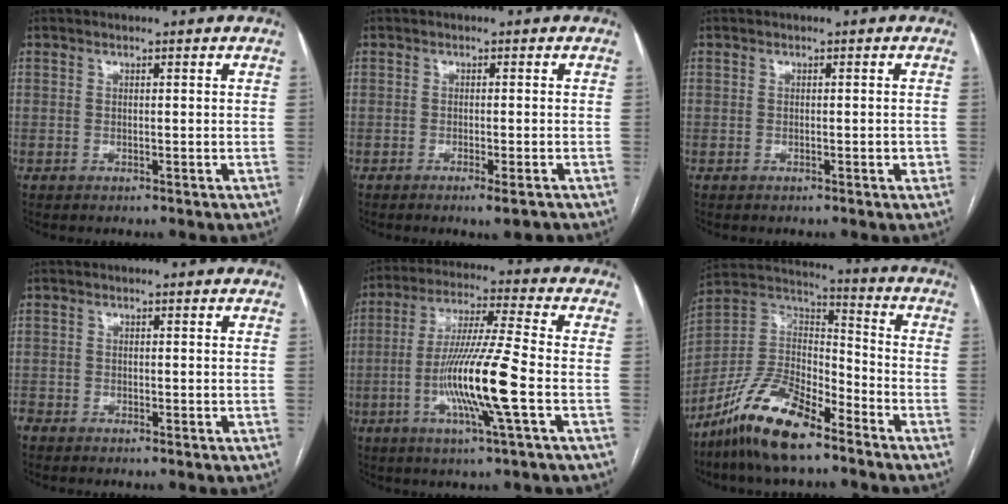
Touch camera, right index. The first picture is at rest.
{"total": 2.6, "force": [-1.7, 0.1, 1.9], "torque": [-0.024, -0.005, -0.024]}
{"total": 1.0, "force": [-0.4, 0.3, 0.9], "torque": [-0.014, 0.000, -0.006]}
{"total": 1.2, "force": [-0.9, 0.7, 0.1], "torque": [-0.005, 0.000, -0.017]}
{"total": 13.2, "force": [-3.6, -0.8, 12.7], "torque": [-0.250, -0.010, -0.073]}
{"total": 14.5, "force": [-10.5, 4.3, 9.0], "torque": [-0.182, 0.014, -0.200]}